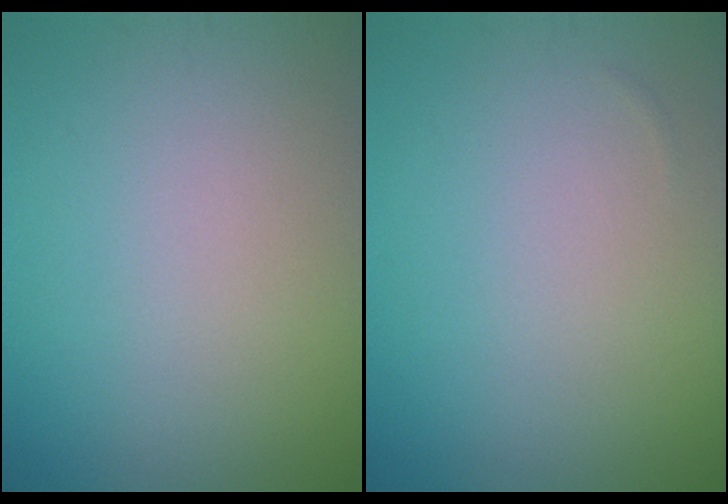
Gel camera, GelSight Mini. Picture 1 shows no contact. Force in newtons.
{"total": 0.0}